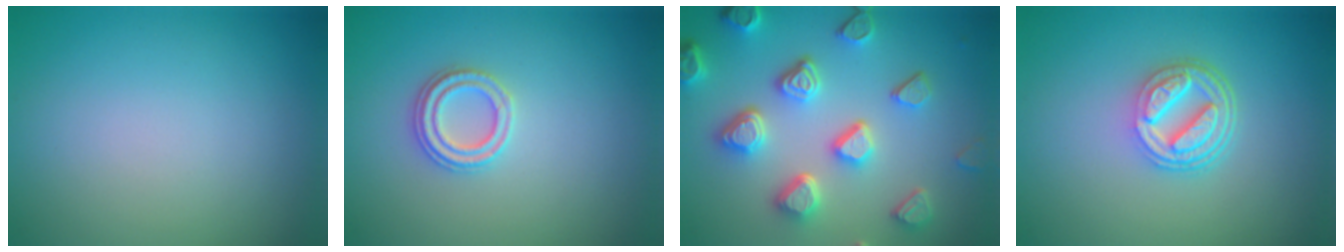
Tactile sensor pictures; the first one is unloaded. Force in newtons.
{"total": 2.4, "press": 2.3, "slide": 0.6}
{"total": 6.4, "press": 5.4, "slide": 3.4}
{"total": 5.2, "press": 3.9, "slide": 3.5}